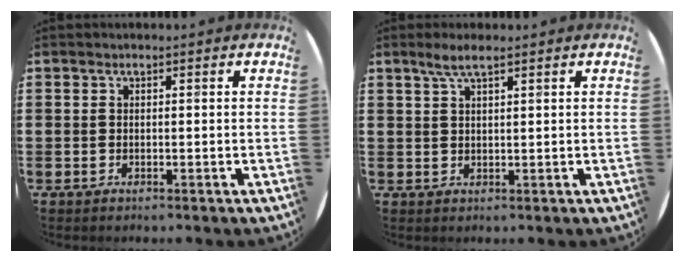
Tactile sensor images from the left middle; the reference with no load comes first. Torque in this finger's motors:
{"motor_torque": [0.63, -0.40, 0.07, 0.02]}